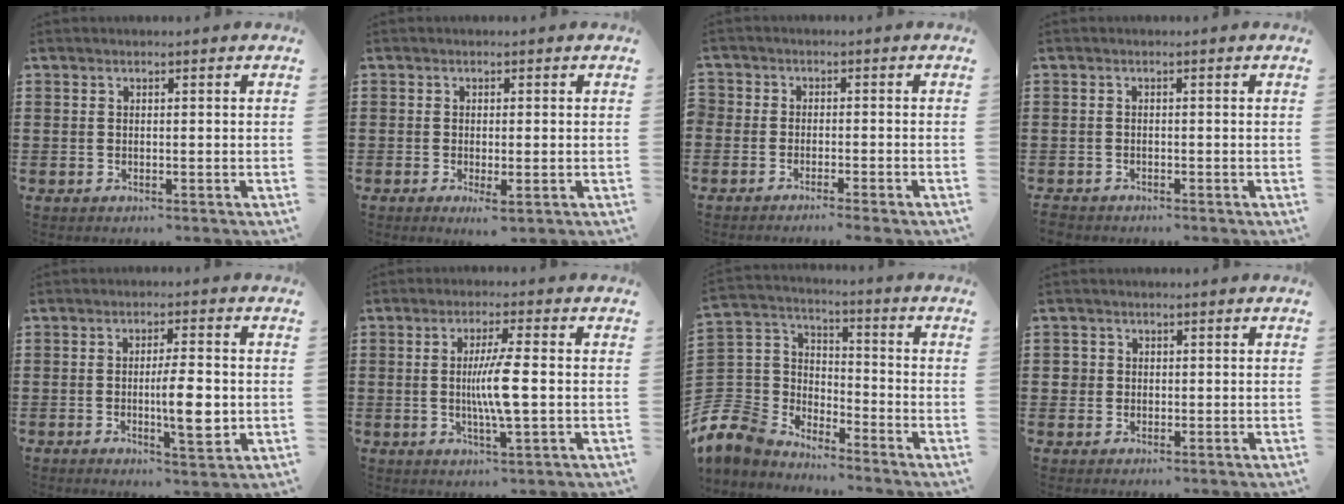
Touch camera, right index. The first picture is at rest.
{"total": 1.7, "force": [-0.5, 0.2, 1.6], "torque": [-0.029, -0.005, -0.007]}
{"total": 2.2, "force": [-2.2, 0.2, -0.1], "torque": [-0.005, 0.004, -0.047]}
{"total": 1.0, "force": [-1.0, 0.3, 0.0], "torque": [-0.004, 0.000, -0.022]}
{"total": 7.2, "force": [-0.7, 1.6, 6.9], "torque": [-0.117, -0.010, -0.013]}
{"total": 6.5, "force": [-0.3, 0.4, 6.5], "torque": [-0.122, -0.009, -0.012]}
{"total": 6.6, "force": [-4.4, 4.9, 0.7], "torque": [-0.079, -0.014, -0.096]}
{"total": 1.6, "force": [0.1, 1.6, 0.3], "torque": [-0.013, 0.007, 0.000]}